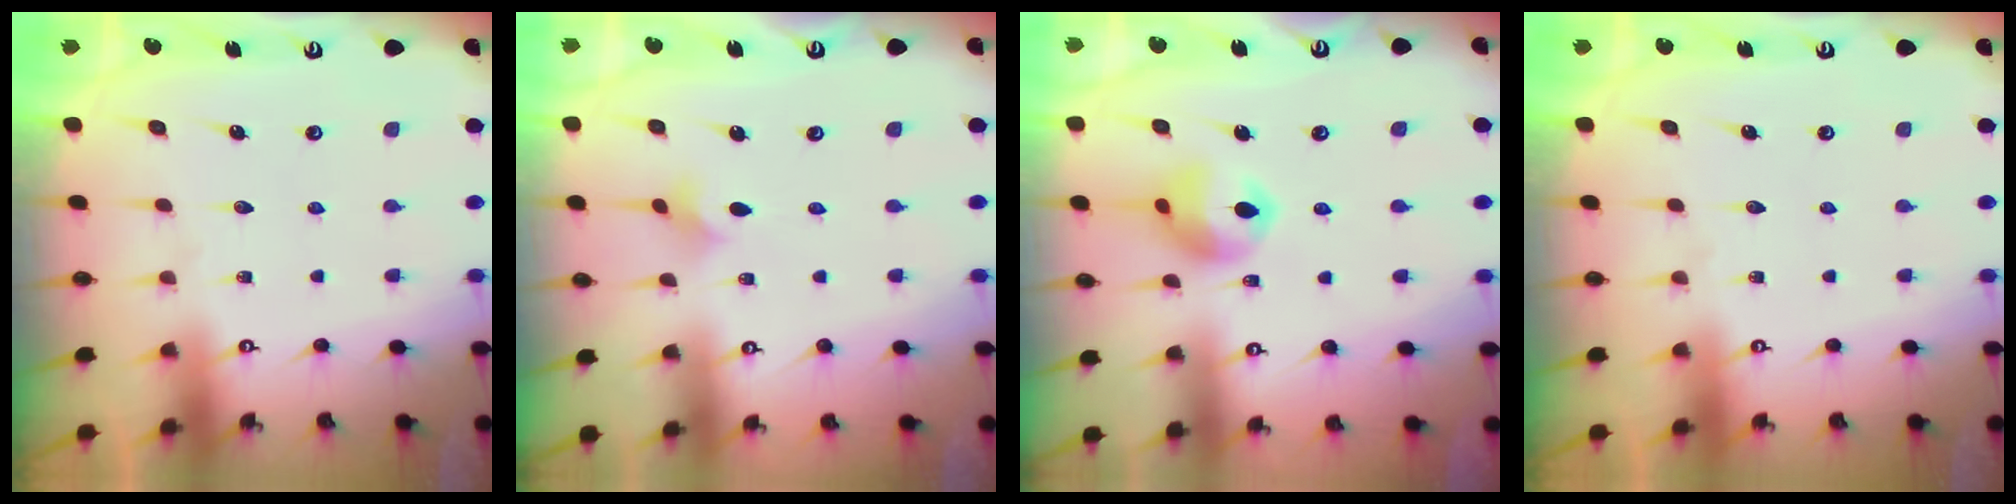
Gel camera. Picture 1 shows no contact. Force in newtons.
{"total": 1.9, "press": 1.8, "slide": 0.6}
{"total": 11.9, "press": 11.8, "slide": 1.6}
{"total": 0.0}